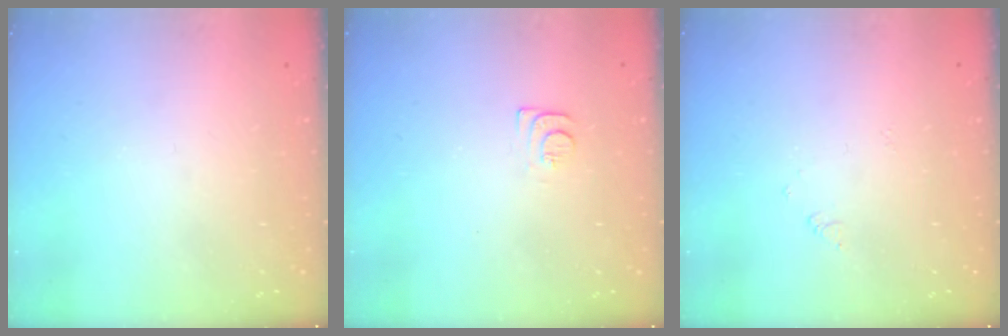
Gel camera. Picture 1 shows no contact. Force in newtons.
{"total": 6.7, "press": 6.7, "slide": 0.6}
{"total": 3.0, "press": 3.0, "slide": 0.4}